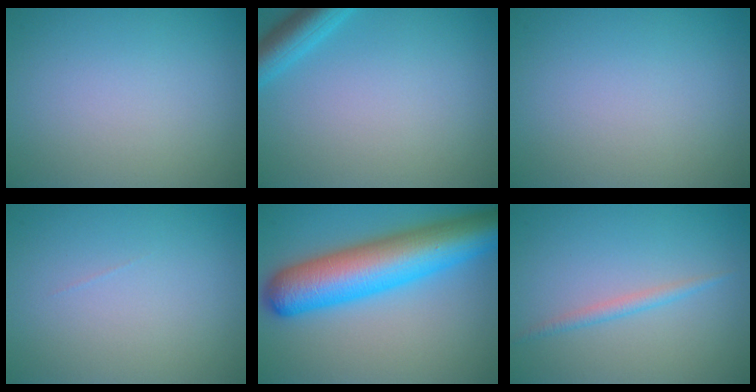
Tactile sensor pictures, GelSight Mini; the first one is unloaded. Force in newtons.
{"total": 3.3, "press": 3.3, "slide": 0.2}
{"total": 0.0}
{"total": 0.0}
{"total": 10.6, "press": 10.6, "slide": 0.3}
{"total": 1.2, "press": 1.2, "slide": 0.1}